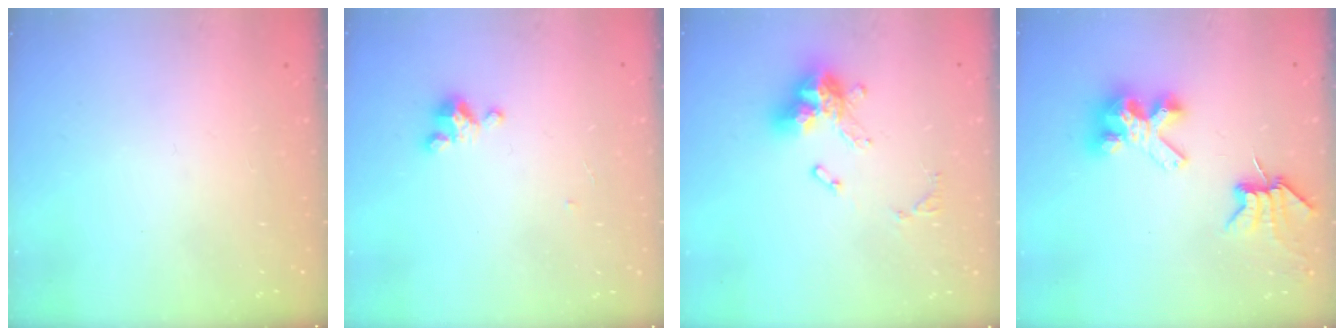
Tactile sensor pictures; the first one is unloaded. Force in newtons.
{"total": 3.3, "press": 3.3, "slide": 0.3}
{"total": 12.6, "press": 12.5, "slide": 1.1}
{"total": 8.4, "press": 8.3, "slide": 1.1}